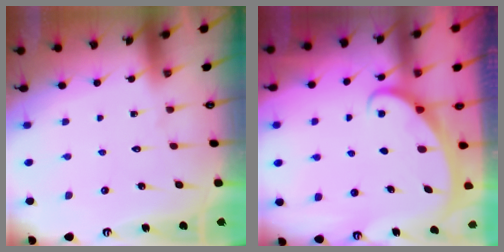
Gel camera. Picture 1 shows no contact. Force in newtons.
{"total": 2.2, "press": 2.2, "slide": 0.3}